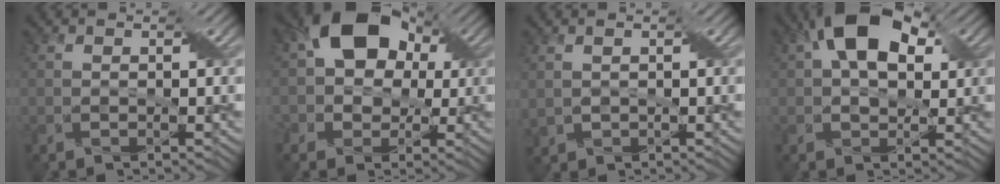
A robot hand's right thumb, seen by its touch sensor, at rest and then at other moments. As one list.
[{"total": 13.1, "force": [3.1, 10.4, 7.2], "torque": [-0.120, 0.033, 0.018]}, {"total": 1.8, "force": [0.4, 1.5, 0.9], "torque": [-0.029, -0.005, 0.009]}, {"total": 10.9, "force": [3.7, 6.5, 7.9], "torque": [-0.121, 0.026, 0.041]}]